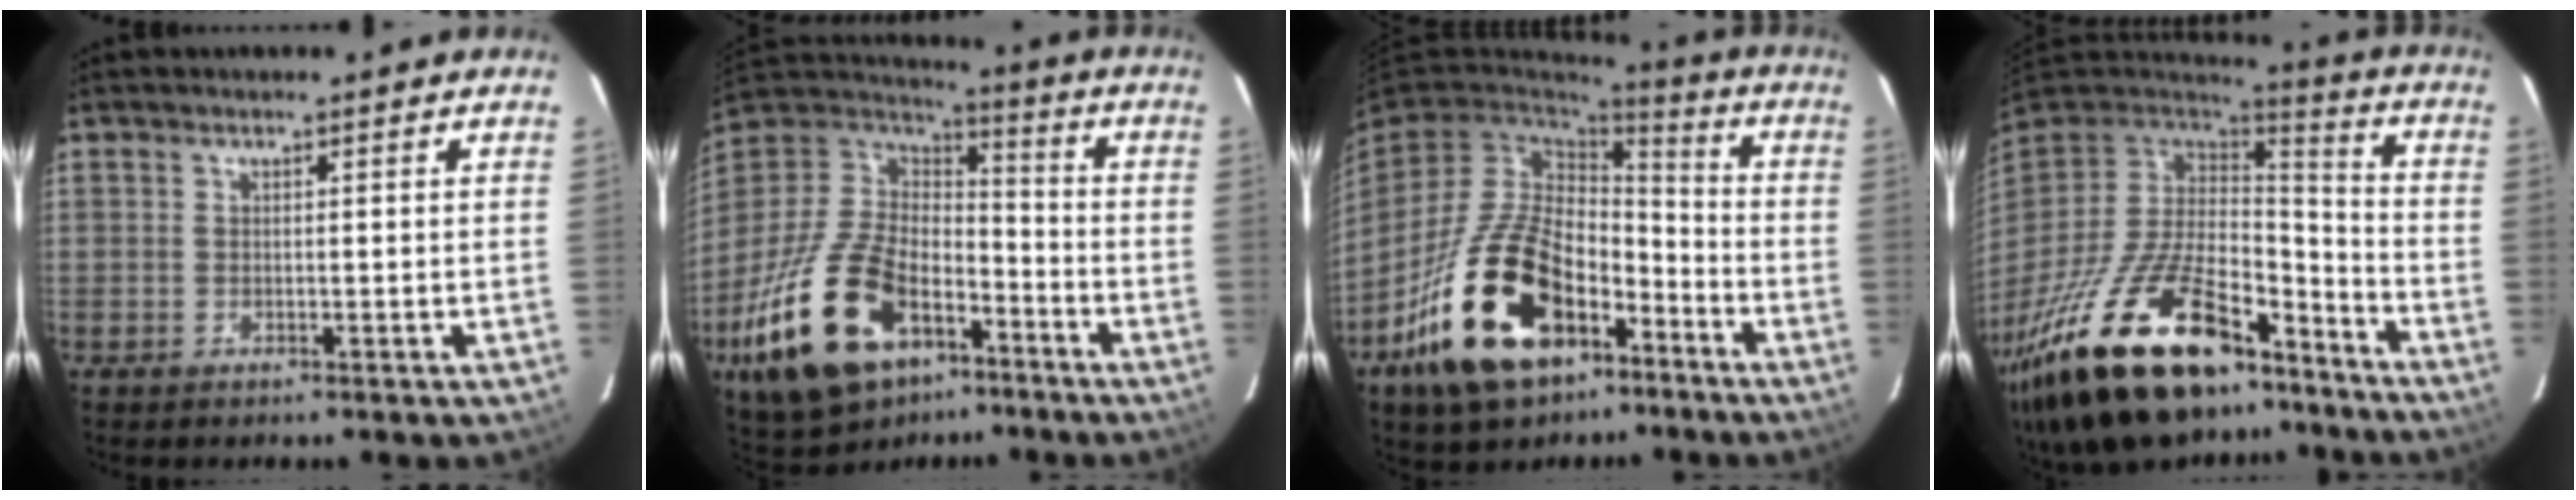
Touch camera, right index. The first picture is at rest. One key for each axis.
{"total": 27.3, "fx": -13.7, "fy": 16.1, "fz": 17.3, "tx": -0.374, "ty": -0.011, "tz": -0.224}
{"total": 22.6, "fx": -11.3, "fy": 12.9, "fz": 14.7, "tx": -0.296, "ty": 0.006, "tz": -0.180}
{"total": 31.8, "fx": -20.8, "fy": 13.9, "fz": 19.7, "tx": -0.388, "ty": -0.028, "tz": -0.323}